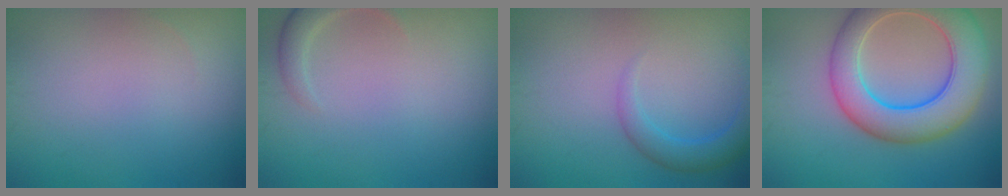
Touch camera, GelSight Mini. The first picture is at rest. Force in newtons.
{"total": 2.0, "press": 2.0, "slide": 0.2}
{"total": 2.7, "press": 2.7, "slide": 0.2}
{"total": 9.0, "press": 9.0, "slide": 0.6}